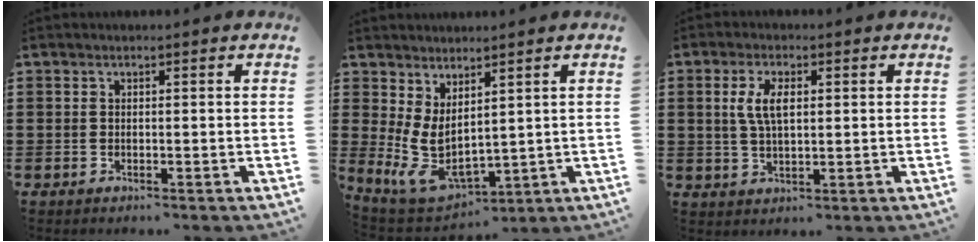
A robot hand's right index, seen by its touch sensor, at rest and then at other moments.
{"total": 5.7, "force": [0.9, 3.2, 4.6], "torque": [-0.118, -0.025, 0.018]}
{"total": 5.1, "force": [1.1, 2.3, 4.5], "torque": [-0.094, 0.011, 0.017]}